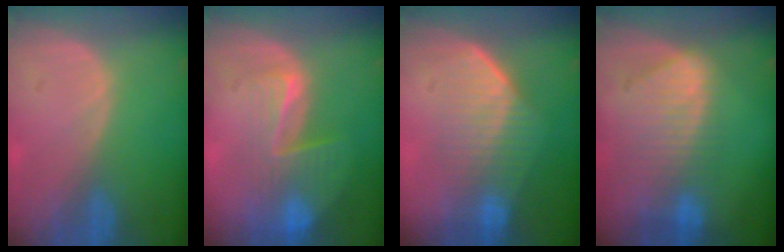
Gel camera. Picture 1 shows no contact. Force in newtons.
{"total": 8.4, "press": 7.2, "slide": 4.3}
{"total": 7.3, "press": 7.0, "slide": 2.0}
{"total": 9.4, "press": 8.2, "slide": 4.7}